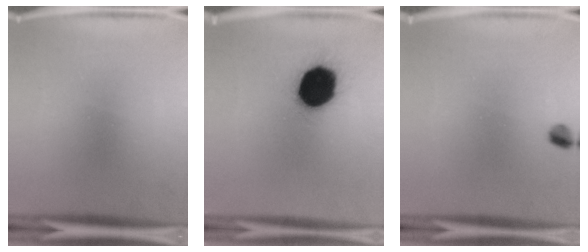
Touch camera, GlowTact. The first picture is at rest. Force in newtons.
{"total": 19.8}
{"total": 2.3}